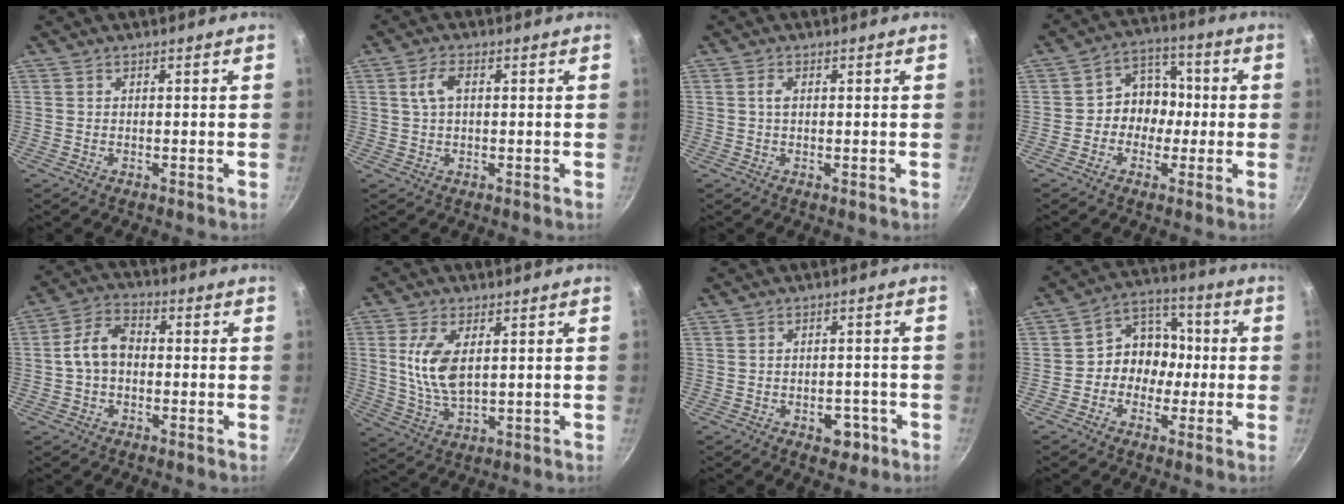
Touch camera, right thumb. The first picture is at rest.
{"total": 3.7, "force": [0.8, 2.0, 3.1], "torque": [-0.068, 0.007, 0.015]}
{"total": 1.6, "force": [0.3, 0.8, 1.3], "torque": [-0.028, -0.002, 0.003]}
{"total": 8.9, "force": [-0.9, 7.4, 5.0], "torque": [-0.029, 0.034, -0.029]}
{"total": 7.8, "force": [-0.5, 5.3, 5.6], "torque": [-0.098, 0.027, -0.020]}
{"total": 9.3, "force": [1.9, 4.7, 7.8], "torque": [-0.158, -0.012, 0.045]}
{"total": 4.3, "force": [-2.1, 2.7, 2.7], "torque": [-0.015, 0.015, -0.024]}
{"total": 10.4, "force": [-1.2, 8.4, 5.9], "torque": [-0.046, 0.040, -0.034]}